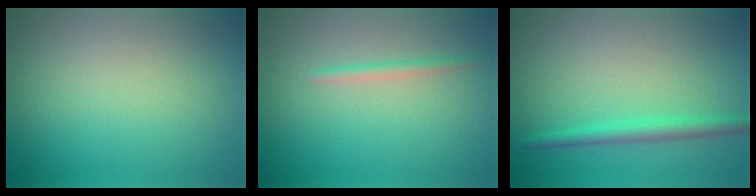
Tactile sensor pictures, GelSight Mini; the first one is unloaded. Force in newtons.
{"total": 1.0, "press": 1.0, "slide": 0.1}
{"total": 2.0, "press": 2.0, "slide": 0.2}